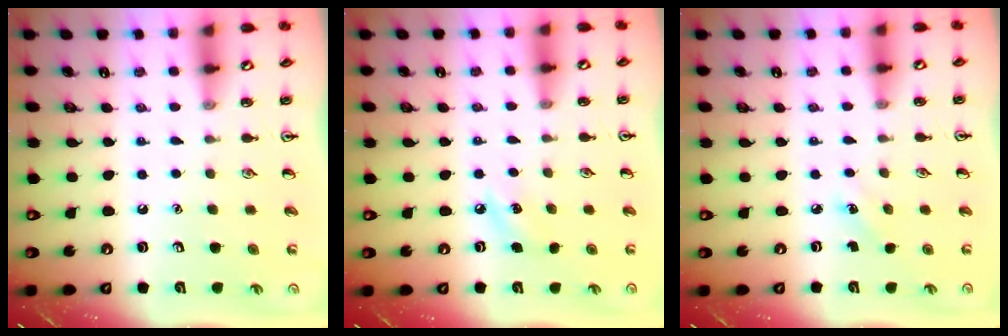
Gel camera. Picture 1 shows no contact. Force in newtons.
{"total": 5.4, "press": 5.1, "slide": 1.7}
{"total": 1.9, "press": 1.8, "slide": 0.7}